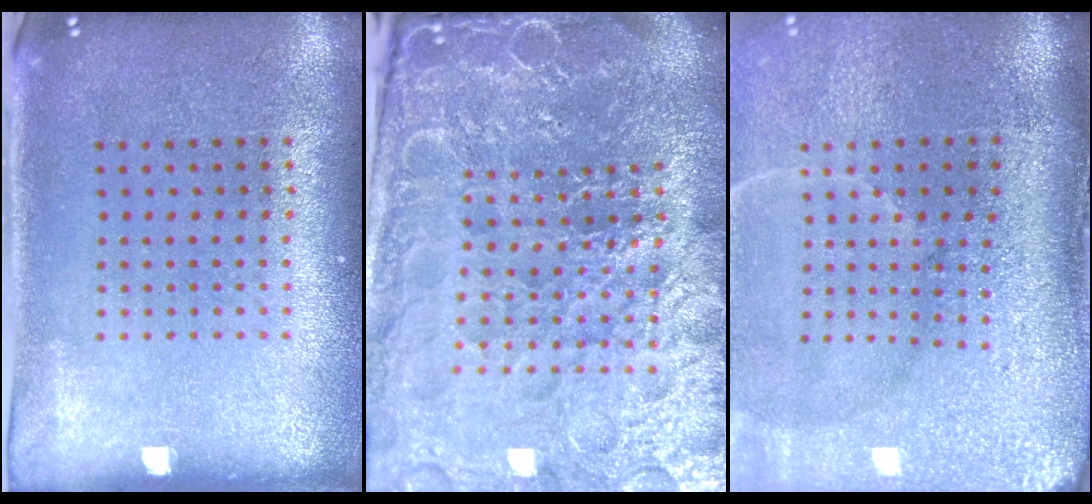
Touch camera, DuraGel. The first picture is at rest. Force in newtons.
{"total": 6.5, "press": 5.7, "slide": 3.0}
{"total": 5.0, "press": 4.2, "slide": 2.7}